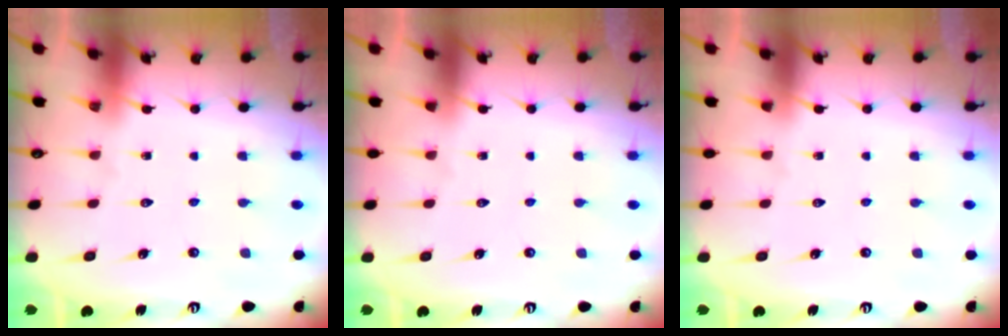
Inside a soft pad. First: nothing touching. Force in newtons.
{"total": 0.0}
{"total": 0.0}